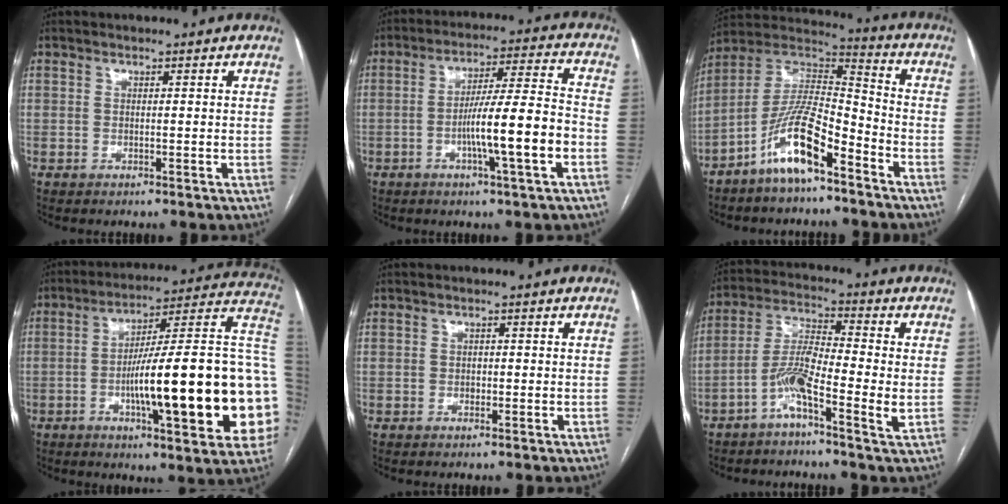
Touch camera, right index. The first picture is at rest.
{"total": 11.9, "force": [-3.6, -0.2, 11.4], "torque": [-0.191, 0.008, -0.060]}
{"total": 12.7, "force": [-7.5, 3.1, 9.8], "torque": [-0.196, 0.015, -0.137]}
{"total": 28.5, "force": [-4.0, 3.2, 28.0], "torque": [-0.312, 0.016, -0.066]}
{"total": 0.8, "force": [-0.1, 0.7, 0.5], "torque": [-0.006, 0.002, -0.002]}
{"total": 8.4, "force": [-3.1, 0.7, 7.8], "torque": [-0.156, 0.010, -0.067]}